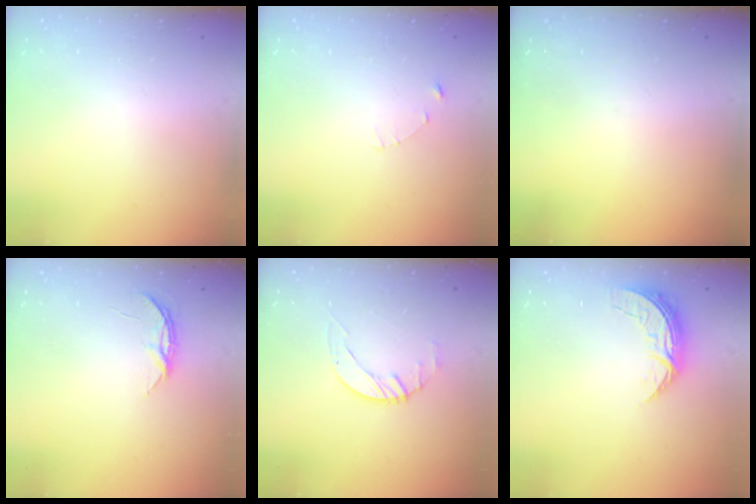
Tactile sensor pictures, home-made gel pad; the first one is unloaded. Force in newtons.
{"total": 1.0, "press": 1.0, "slide": 0.2}
{"total": 0.0}
{"total": 3.7, "press": 3.7, "slide": 0.4}
{"total": 1.4, "press": 1.4, "slide": 0.2}
{"total": 7.2, "press": 7.1, "slide": 0.5}